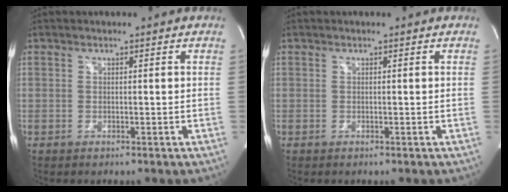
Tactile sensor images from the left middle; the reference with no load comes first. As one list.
[{"total": 0.0}]